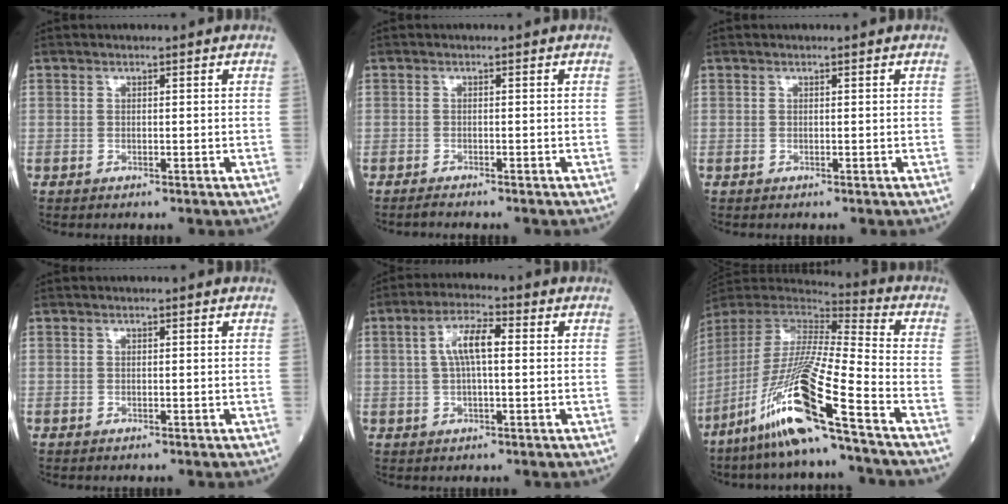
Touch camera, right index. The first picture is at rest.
{"total": 1.7, "force": [-1.6, -0.1, 0.6], "torque": [-0.013, -0.001, -0.024]}
{"total": 0.0}
{"total": 0.0}
{"total": 6.2, "force": [1.0, 1.6, 5.9], "torque": [-0.118, 0.018, 0.017]}
{"total": 20.2, "force": [-11.9, -0.6, 16.3], "torque": [-0.369, -0.048, -0.238]}